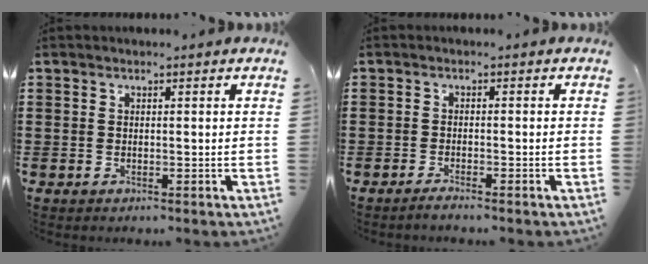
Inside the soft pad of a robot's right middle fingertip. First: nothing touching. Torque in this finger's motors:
{"motor_torque": [0.00, 0.00, -0.13, -0.01]}